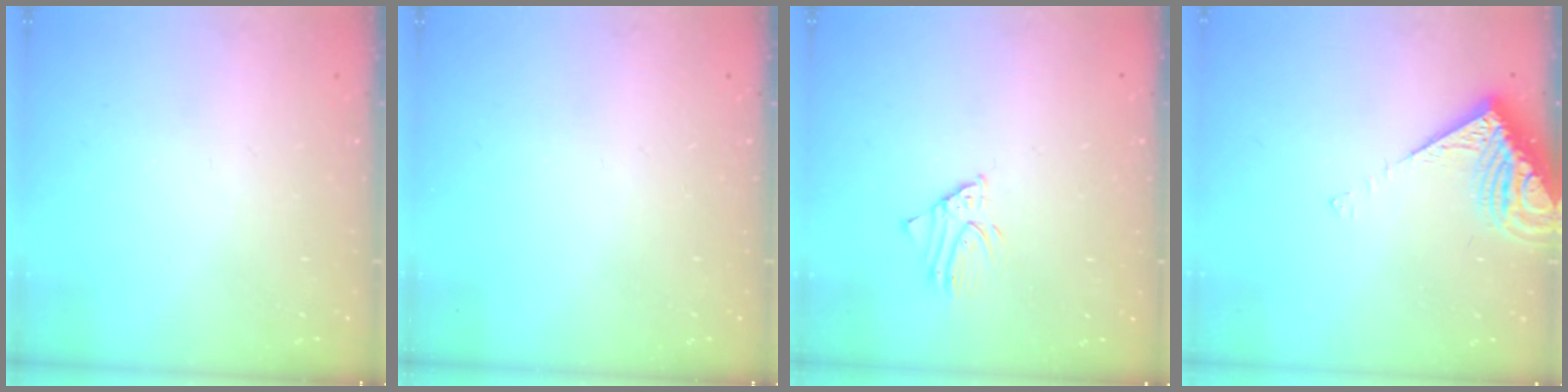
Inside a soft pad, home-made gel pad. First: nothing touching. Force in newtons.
{"total": 0.0}
{"total": 1.5, "press": 1.5, "slide": 0.1}
{"total": 7.9, "press": 7.9, "slide": 1.0}